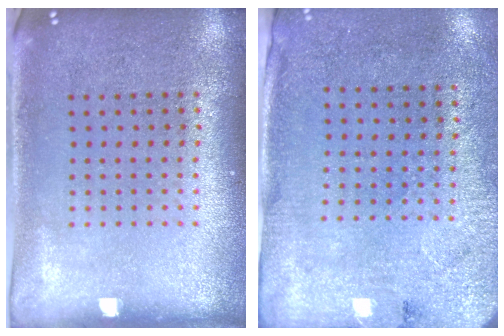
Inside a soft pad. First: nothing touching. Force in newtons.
{"total": 2.7, "press": 2.2, "slide": 1.6}